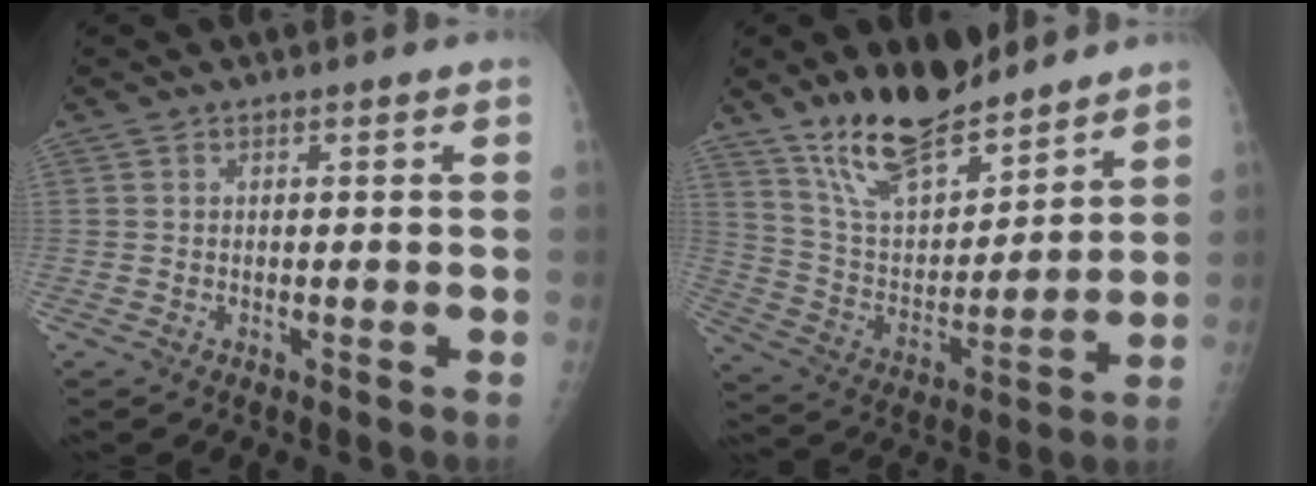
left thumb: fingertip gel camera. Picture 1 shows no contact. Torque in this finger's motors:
{"motor_torque": [0.48, 0.32, 1.18, -1.60, 0.11]}